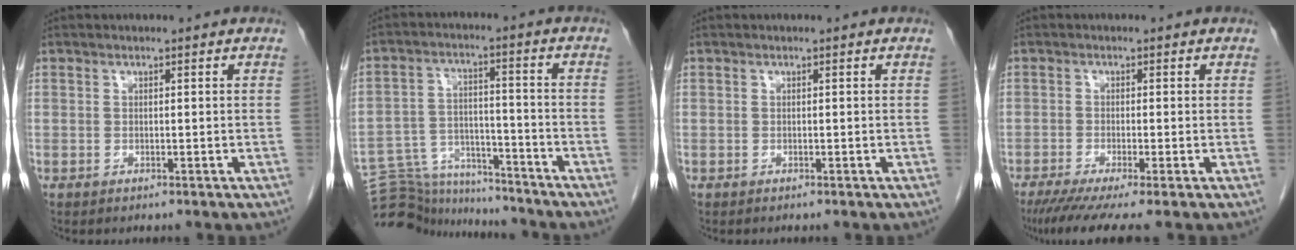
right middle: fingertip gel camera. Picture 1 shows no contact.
{"total": 13.1, "force": [-12.9, 2.2, 1.0], "torque": [-0.019, 0.030, -0.209]}
{"total": 0.0}
{"total": 7.3, "force": [-5.5, -0.1, 4.8], "torque": [-0.071, -0.019, -0.090]}